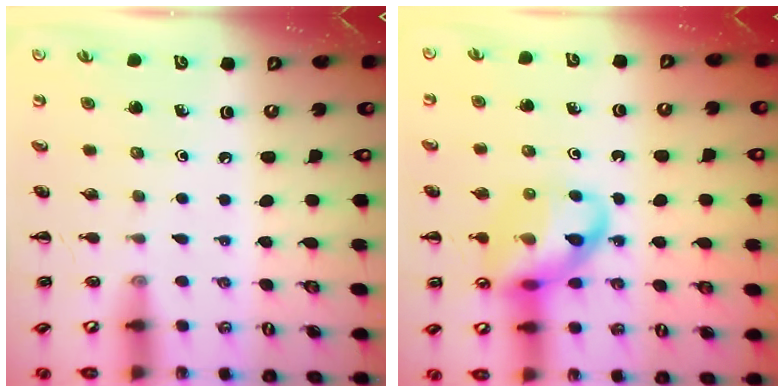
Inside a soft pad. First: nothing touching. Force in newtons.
{"total": 13.5, "press": 13.4, "slide": 1.8}